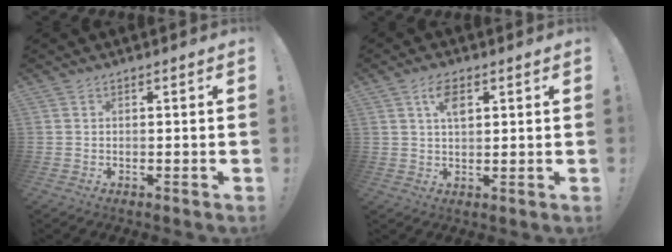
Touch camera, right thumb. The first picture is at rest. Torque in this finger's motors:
{"motor_torque": [0.01, 0.24, -0.14, 0.35, 0.00]}